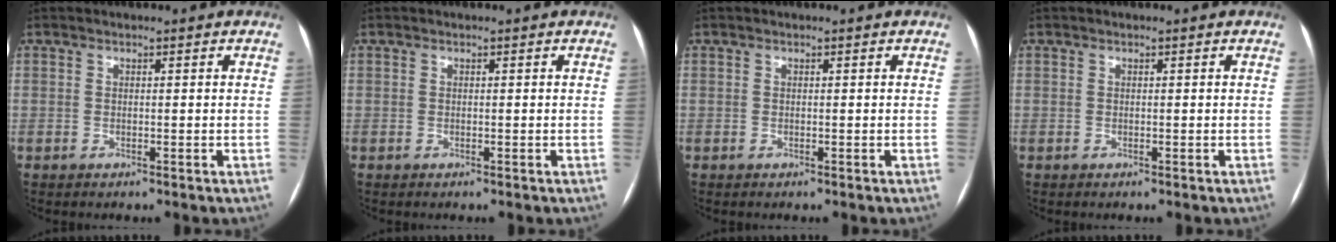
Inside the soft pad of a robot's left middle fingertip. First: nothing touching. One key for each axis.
{"total": 0.0}
{"total": 0.0}
{"total": 0.0}